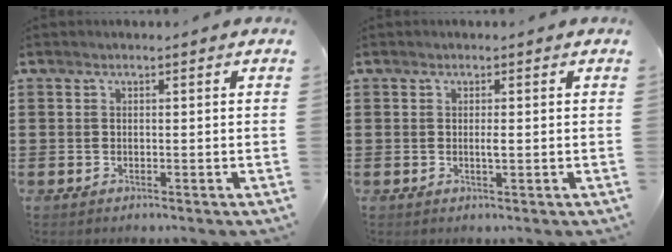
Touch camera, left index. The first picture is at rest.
{"total": 1.2, "force": [0.0, 0.2, 1.1], "torque": [-0.022, -0.003, 0.000]}